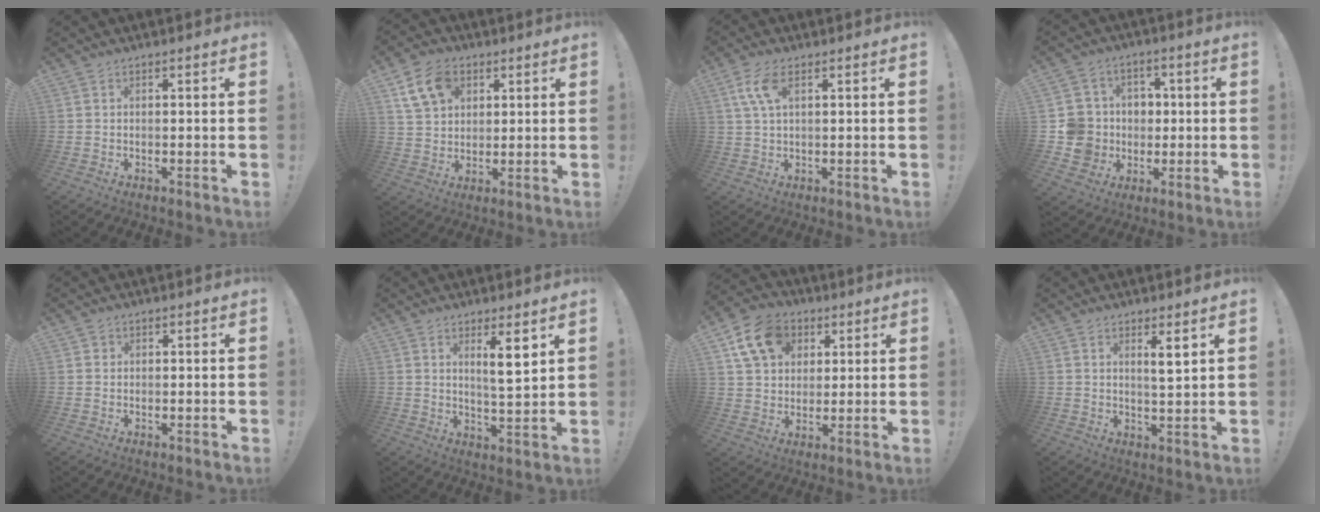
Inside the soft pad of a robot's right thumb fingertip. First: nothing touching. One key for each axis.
{"total": 11.0, "fx": 5.1, "fy": 8.0, "fz": 5.6, "tx": -0.096, "ty": -0.009, "tz": 0.103}
{"total": 6.5, "fx": 2.4, "fy": 2.7, "fz": 5.4, "tx": -0.098, "ty": 0.004, "tz": 0.044}
{"total": 12.4, "fx": -1.3, "fy": 12.0, "fz": 2.9, "tx": -0.055, "ty": 0.016, "tz": -0.008}
{"total": 1.0, "fx": 0.4, "fy": 1.0, "fz": 0.1, "tx": 0.003, "ty": -0.001, "tz": 0.005}
{"total": 7.3, "fx": 3.7, "fy": 0.7, "fz": 6.3, "tx": -0.091, "ty": -0.024, "tz": 0.052}
{"total": 13.9, "fx": 5.9, "fy": 10.6, "fz": 7.0, "tx": -0.108, "ty": -0.016, "tz": 0.118}
{"total": 4.6, "fx": 2.5, "fy": 0.2, "fz": 3.9, "tx": -0.053, "ty": -0.021, "tz": 0.034}